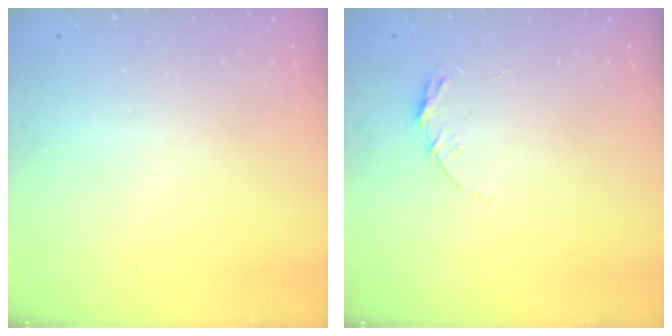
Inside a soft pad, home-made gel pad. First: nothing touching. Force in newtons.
{"total": 5.7, "press": 5.7, "slide": 0.5}